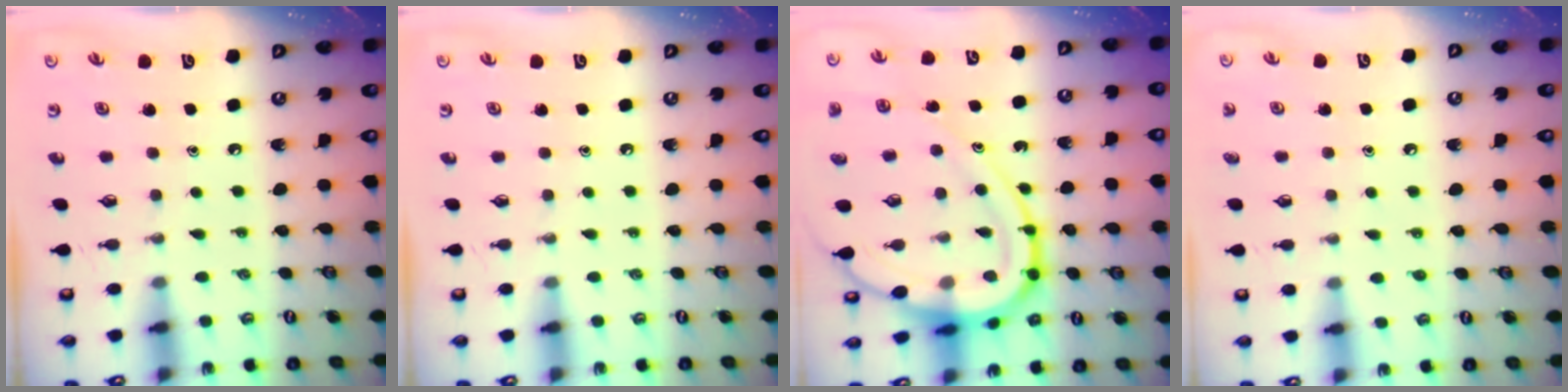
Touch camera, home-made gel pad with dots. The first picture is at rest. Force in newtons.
{"total": 0.0}
{"total": 17.7, "press": 17.7, "slide": 1.1}
{"total": 4.2, "press": 4.1, "slide": 0.9}